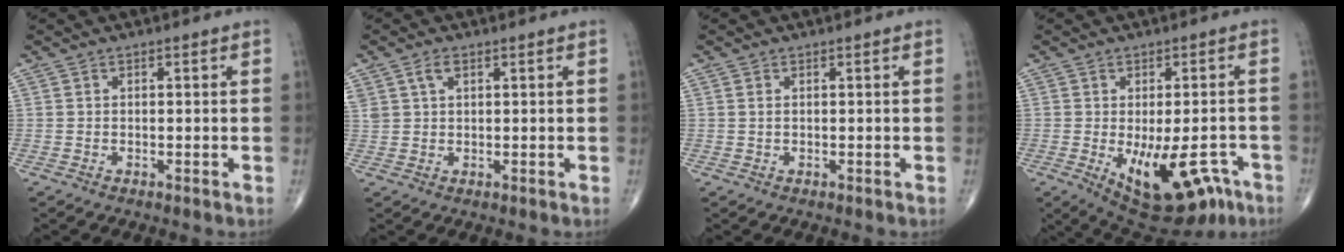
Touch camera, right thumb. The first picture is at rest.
{"total": 3.0, "force": [1.5, 1.7, 2.0], "torque": [-0.043, 0.006, 0.037]}
{"total": 0.7, "force": [0.2, 0.4, 0.5], "torque": [-0.011, 0.004, 0.005]}
{"total": 15.7, "force": [-6.5, 7.4, 12.2], "torque": [-0.143, 0.010, -0.075]}